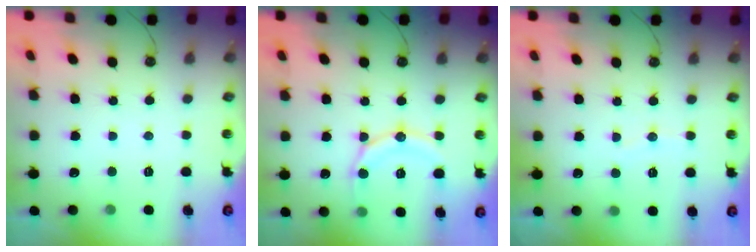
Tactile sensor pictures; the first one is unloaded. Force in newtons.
{"total": 12.0, "press": 12.0, "slide": 1.1}
{"total": 5.1, "press": 4.8, "slide": 1.8}